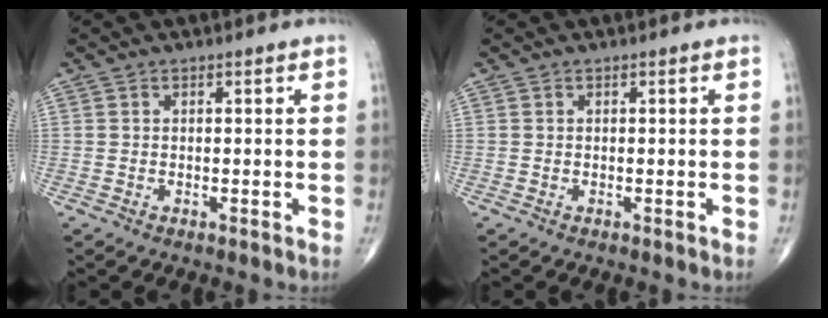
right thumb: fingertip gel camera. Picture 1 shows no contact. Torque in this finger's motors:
{"motor_torque": [0.02, 0.02, 0.01, 0.01, 0.00]}